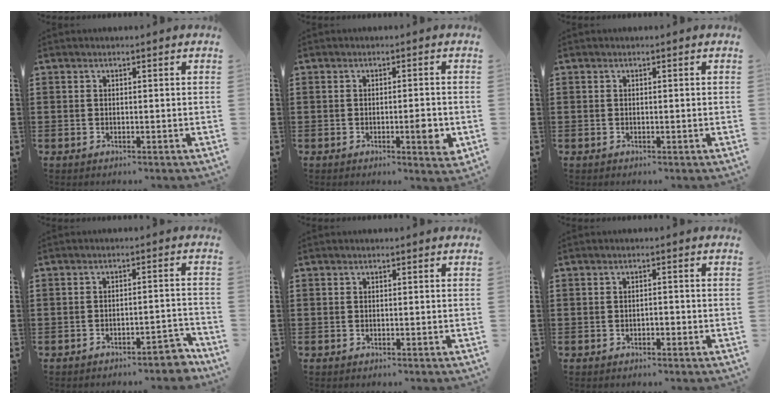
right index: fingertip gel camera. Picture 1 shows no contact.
{"total": 4.3, "force": [-1.3, 0.8, 4.0], "torque": [-0.054, -0.005, -0.023]}
{"total": 0.0}
{"total": 3.4, "force": [-3.1, 0.4, 1.4], "torque": [-0.025, 0.003, -0.062]}
{"total": 0.0}
{"total": 1.1, "force": [-0.8, 0.5, 0.5], "torque": [-0.014, -0.003, -0.016]}